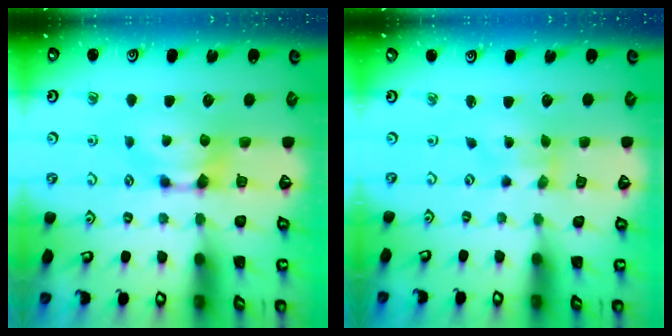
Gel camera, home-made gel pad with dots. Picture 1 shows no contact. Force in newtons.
{"total": 2.4, "press": 2.4, "slide": 0.7}